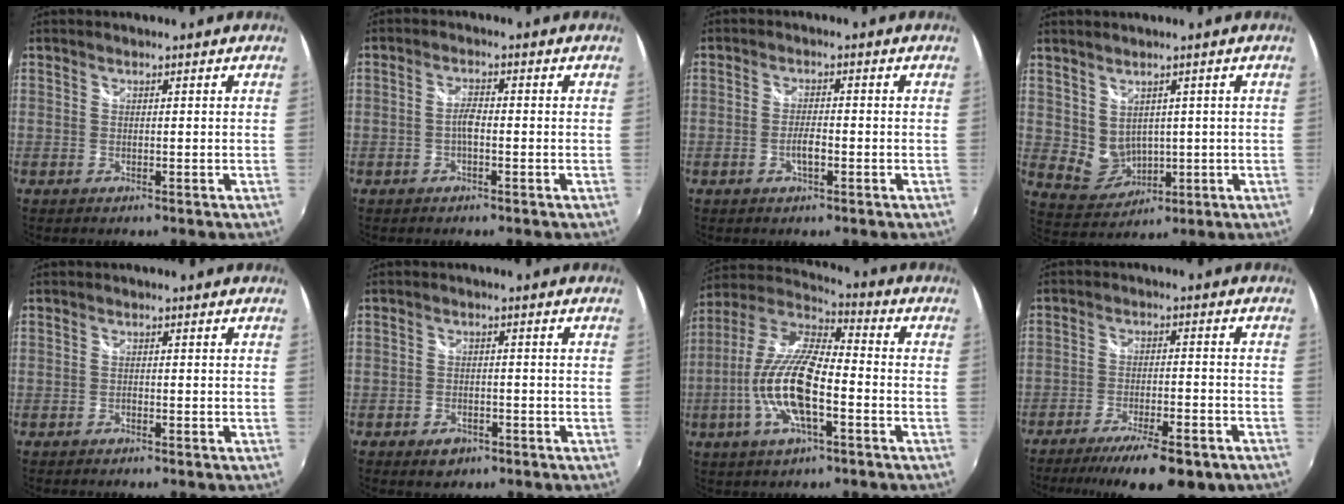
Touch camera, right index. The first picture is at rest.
{"total": 2.2, "force": [-0.8, 0.7, 1.9], "torque": [-0.042, 0.006, -0.017]}
{"total": 2.8, "force": [-1.2, 0.7, 2.4], "torque": [-0.051, 0.002, -0.023]}
{"total": 5.8, "force": [1.7, 4.8, 2.9], "torque": [-0.055, -0.004, 0.052]}
{"total": 0.5, "force": [-0.5, 0.2, 0.1], "torque": [-0.003, -0.002, -0.011]}
{"total": 3.8, "force": [-2.3, 2.6, 1.6], "torque": [-0.042, -0.001, -0.034]}
{"total": 16.1, "force": [-4.8, 5.1, 14.5], "torque": [-0.293, -0.004, -0.098]}
{"total": 15.0, "force": [-11.1, 4.0, 9.2], "torque": [-0.175, -0.036, -0.164]}